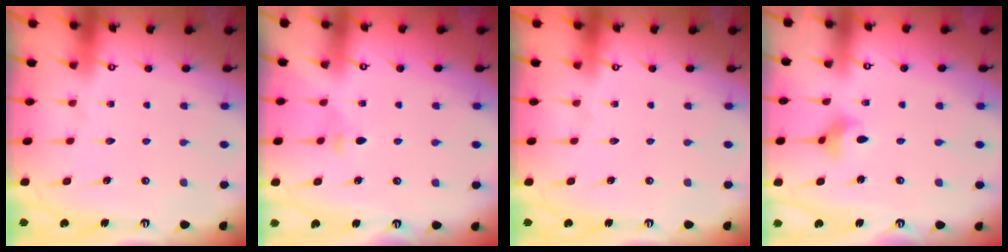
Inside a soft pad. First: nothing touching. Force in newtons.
{"total": 2.8, "press": 2.7, "slide": 0.8}
{"total": 0.0}
{"total": 2.8, "press": 2.8, "slide": 0.1}